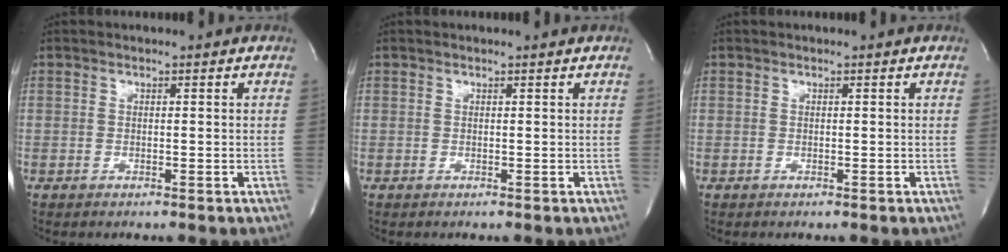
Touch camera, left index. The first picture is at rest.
{"total": 0.5, "force": [0.5, 0.0, 0.1], "torque": [-0.005, -0.004, 0.005]}
{"total": 0.0}